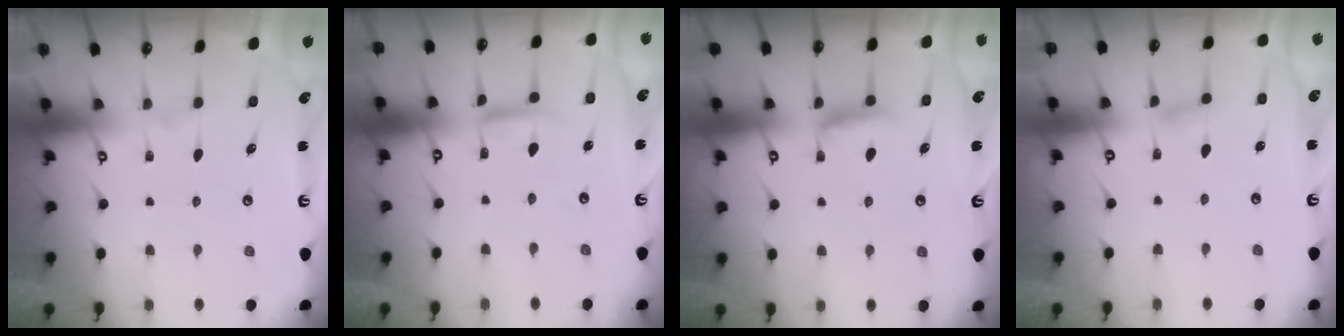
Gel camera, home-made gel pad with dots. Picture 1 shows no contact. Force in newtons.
{"total": 5.0, "press": 4.9, "slide": 0.4}
{"total": 6.7, "press": 6.6, "slide": 0.8}
{"total": 1.3, "press": 1.3, "slide": 0.1}